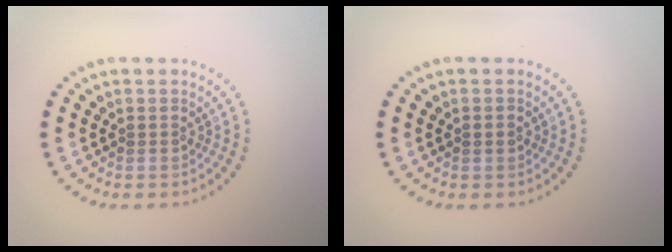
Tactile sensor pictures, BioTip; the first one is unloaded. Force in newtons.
{"total": 1.0, "press": 1.0, "slide": 0.1}